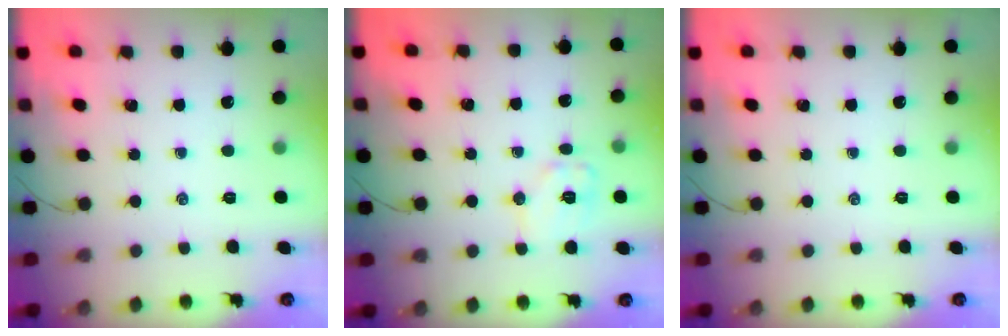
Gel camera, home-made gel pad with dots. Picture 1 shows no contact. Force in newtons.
{"total": 9.1, "press": 9.1, "slide": 0.4}
{"total": 0.0}